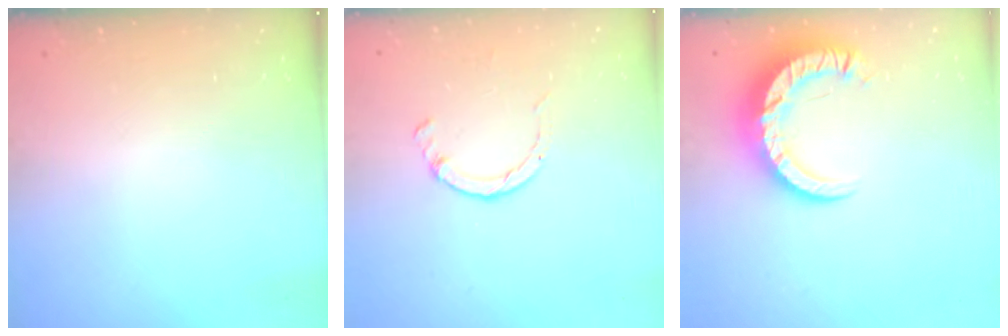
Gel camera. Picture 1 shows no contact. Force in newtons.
{"total": 2.6, "press": 2.6, "slide": 0.4}
{"total": 10.7, "press": 10.6, "slide": 1.1}